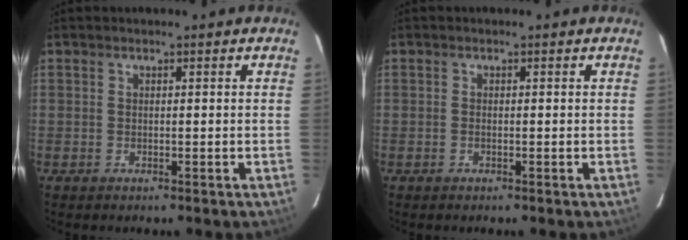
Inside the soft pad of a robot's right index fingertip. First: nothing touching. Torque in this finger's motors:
{"motor_torque": [0.10, 0.04, 0.03, 0.01]}